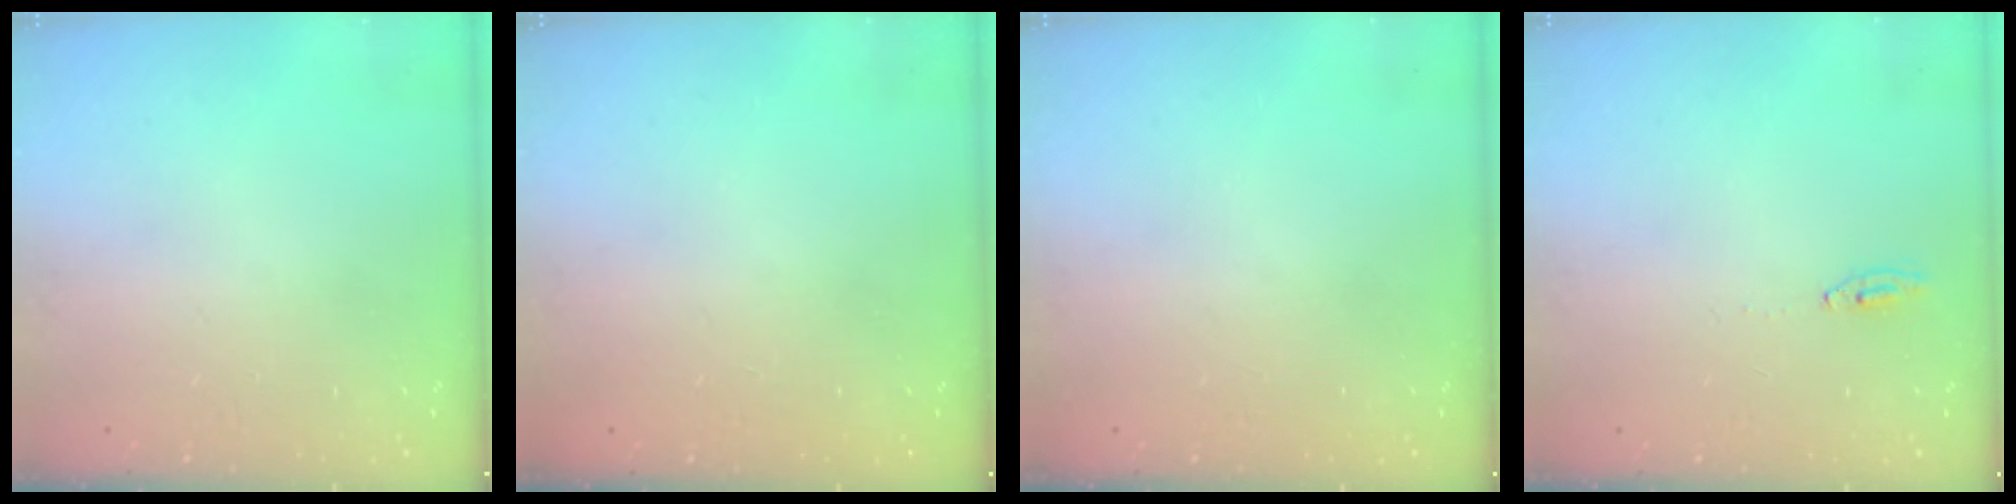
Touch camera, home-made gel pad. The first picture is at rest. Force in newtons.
{"total": 0.0}
{"total": 0.0}
{"total": 2.9, "press": 2.8, "slide": 0.2}